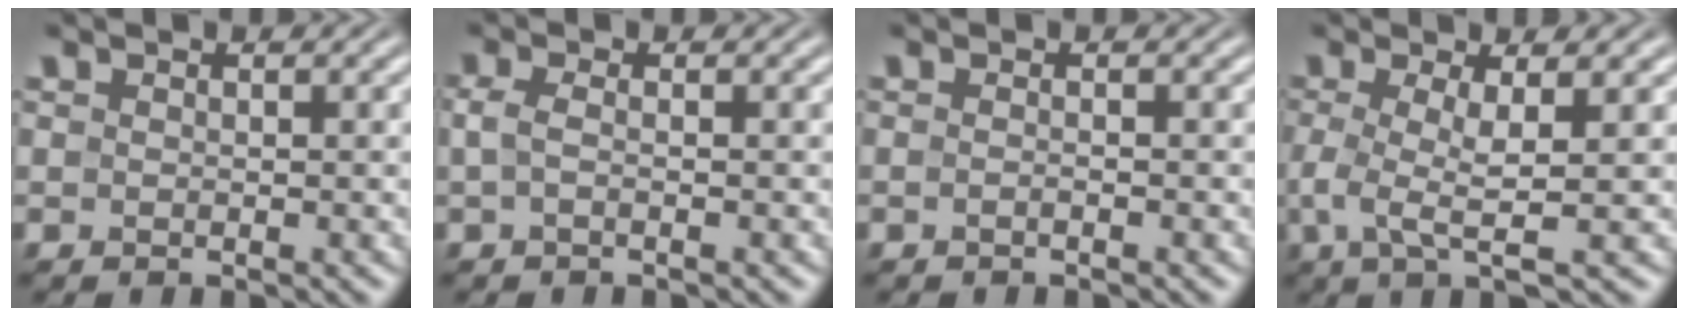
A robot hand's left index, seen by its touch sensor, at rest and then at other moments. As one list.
[{"total": 1.3, "force": [-0.3, 0.4, 1.2], "torque": [-0.030, 0.000, -0.009]}, {"total": 0.7, "force": [-0.5, 0.0, 0.5], "torque": [-0.012, -0.001, -0.011]}, {"total": 3.9, "force": [-0.3, 0.7, 3.8], "torque": [-0.081, -0.003, -0.008]}]